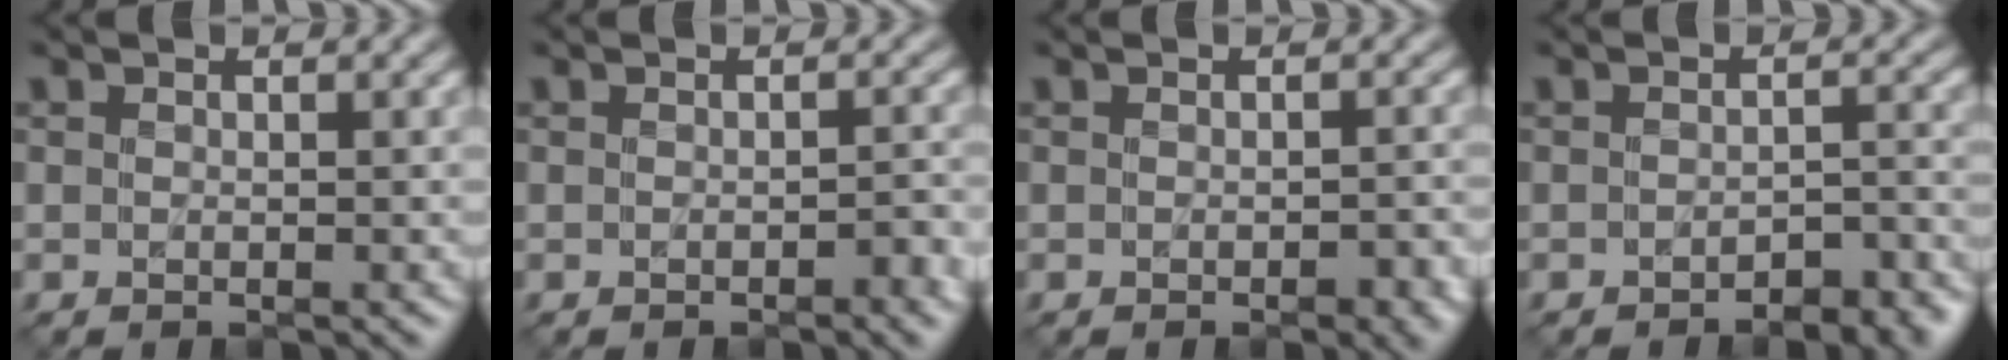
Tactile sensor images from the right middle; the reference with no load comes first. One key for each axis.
{"total": 1.3, "fx": -0.6, "fy": 0.5, "fz": 1.1, "tx": -0.016, "ty": 0.000, "tz": -0.008}
{"total": 2.0, "fx": -0.9, "fy": 0.9, "fz": 1.6, "tx": -0.021, "ty": -0.002, "tz": -0.007}
{"total": 3.2, "fx": -2.3, "fy": 1.3, "fz": 1.9, "tx": -0.023, "ty": 0.001, "tz": -0.027}